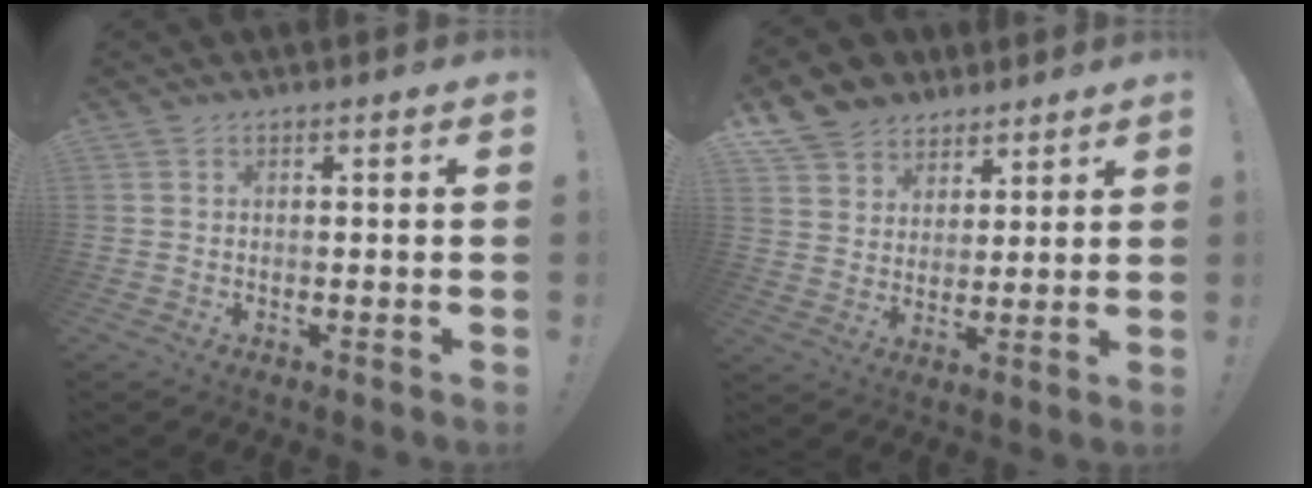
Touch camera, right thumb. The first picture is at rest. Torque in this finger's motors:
{"motor_torque": [-0.10, 0.43, -0.08, 0.45, 0.23]}